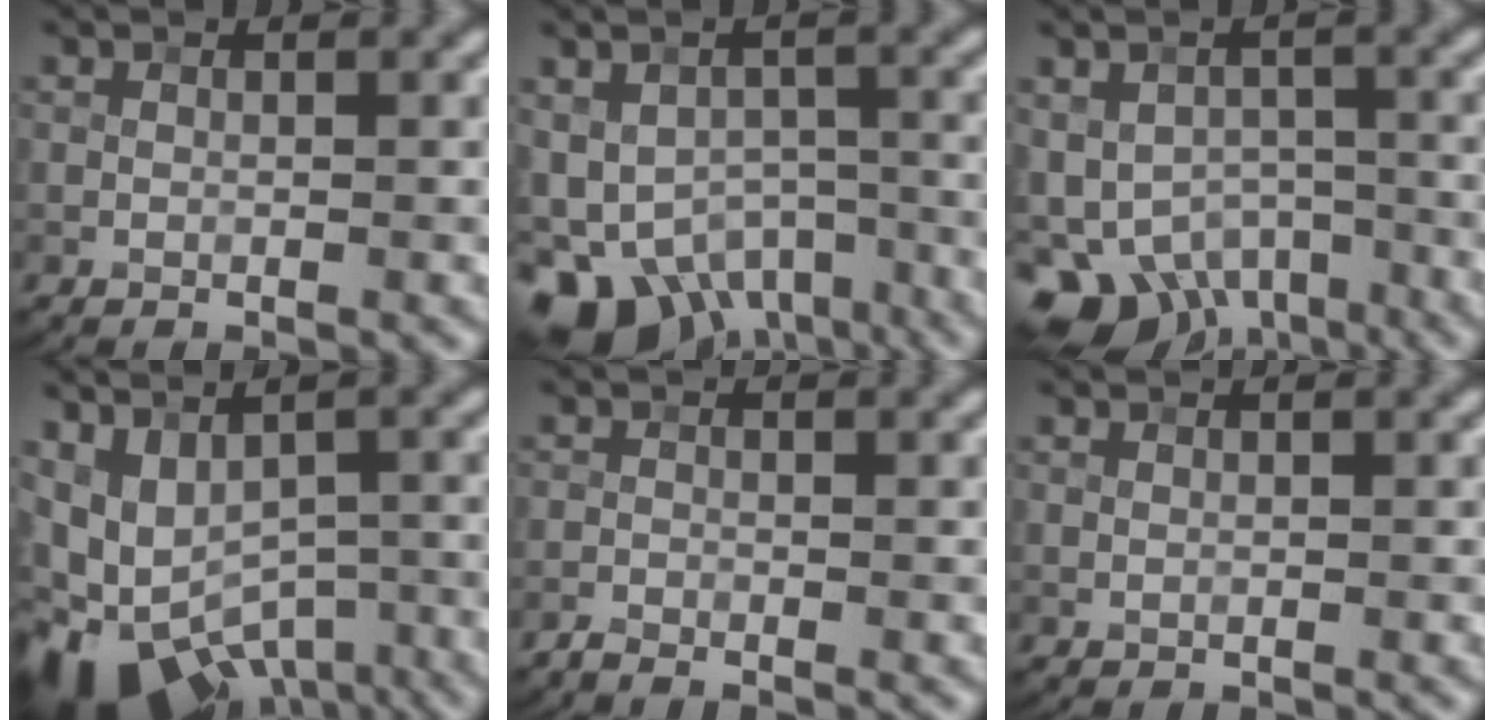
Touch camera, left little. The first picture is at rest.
{"total": 11.2, "force": [-7.5, 6.3, 5.4], "torque": [-0.091, -0.026, -0.107]}
{"total": 8.5, "force": [-5.4, 5.0, 4.4], "torque": [-0.066, -0.020, -0.081]}
{"total": 10.7, "force": [-4.6, 6.4, 7.3], "torque": [-0.119, -0.011, -0.043]}
{"total": 0.9, "force": [-0.9, 0.1, 0.1], "torque": [0.000, 0.000, -0.019]}
{"total": 0.0}